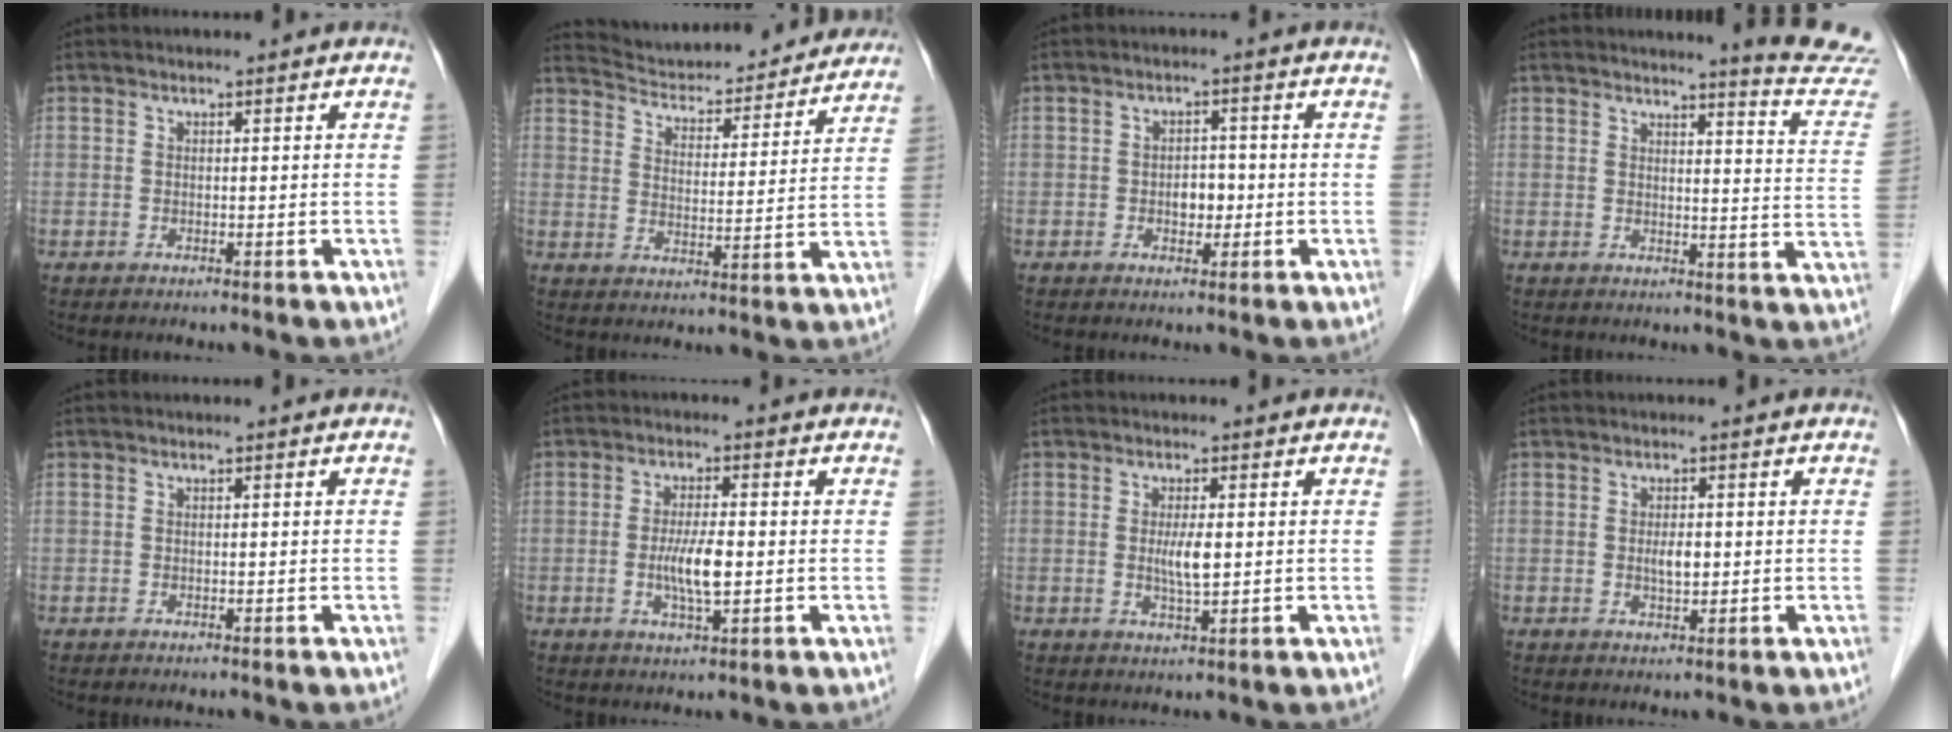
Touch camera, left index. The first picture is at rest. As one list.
[{"total": 19.4, "force": [18.5, 3.6, 4.7], "torque": [-0.065, -0.007, 0.249]}, {"total": 2.8, "force": [-0.6, 1.8, 2.1], "torque": [-0.030, 0.005, -0.007]}, {"total": 10.9, "force": [10.7, -1.6, 1.1], "torque": [-0.012, -0.106, 0.102]}, {"total": 0.0}, {"total": 5.1, "force": [-0.7, 0.8, 5.0], "torque": [-0.103, -0.009, -0.012]}, {"total": 3.2, "force": [0.1, 0.5, 3.2], "torque": [-0.063, -0.005, 0.004]}, {"total": 2.1, "force": [0.0, 0.8, 1.9], "torque": [-0.039, -0.002, 0.001]}]